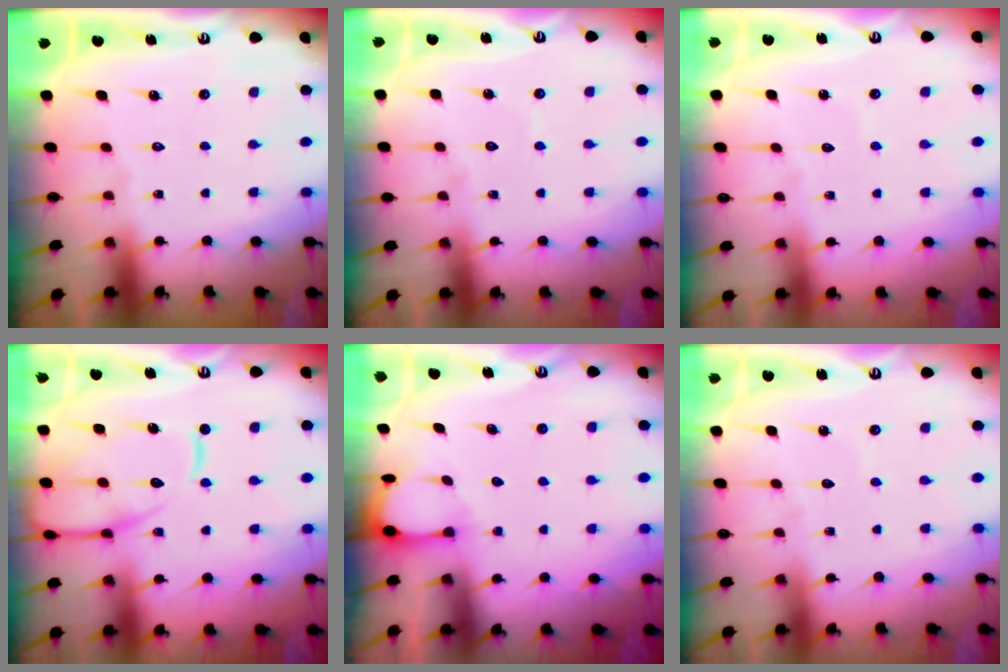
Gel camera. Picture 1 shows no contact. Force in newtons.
{"total": 2.7, "press": 2.7, "slide": 0.2}
{"total": 2.0, "press": 2.0, "slide": 0.1}
{"total": 13.6, "press": 13.5, "slide": 1.3}
{"total": 2.4, "press": 2.3, "slide": 0.4}
{"total": 2.0, "press": 2.0, "slide": 0.1}